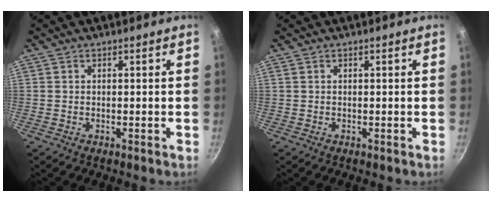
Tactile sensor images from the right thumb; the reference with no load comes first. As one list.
[{"total": 0.0}]